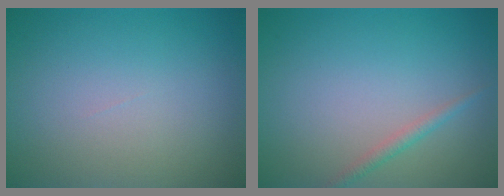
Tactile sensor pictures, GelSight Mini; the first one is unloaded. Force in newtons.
{"total": 1.1, "press": 1.1, "slide": 0.1}